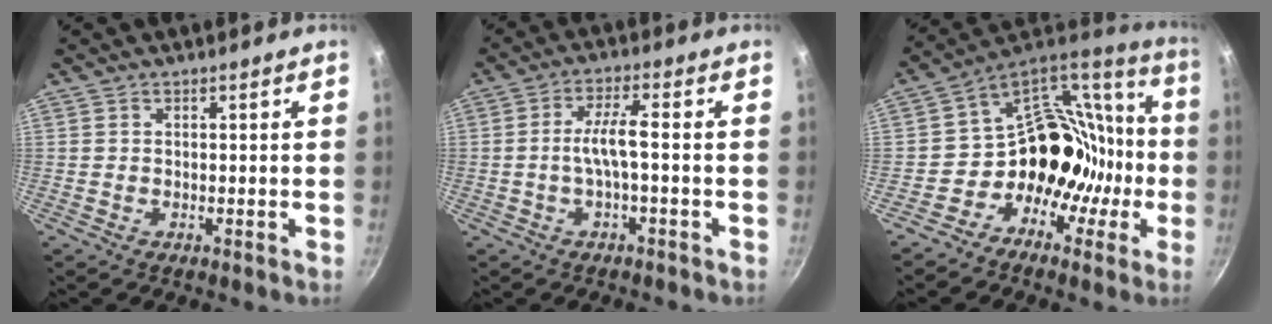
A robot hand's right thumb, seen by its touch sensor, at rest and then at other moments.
{"total": 5.3, "force": [-1.2, 1.0, 5.1], "torque": [-0.107, 0.023, -0.025]}
{"total": 18.5, "force": [-5.8, 15.0, 9.2], "torque": [-0.077, 0.098, -0.107]}